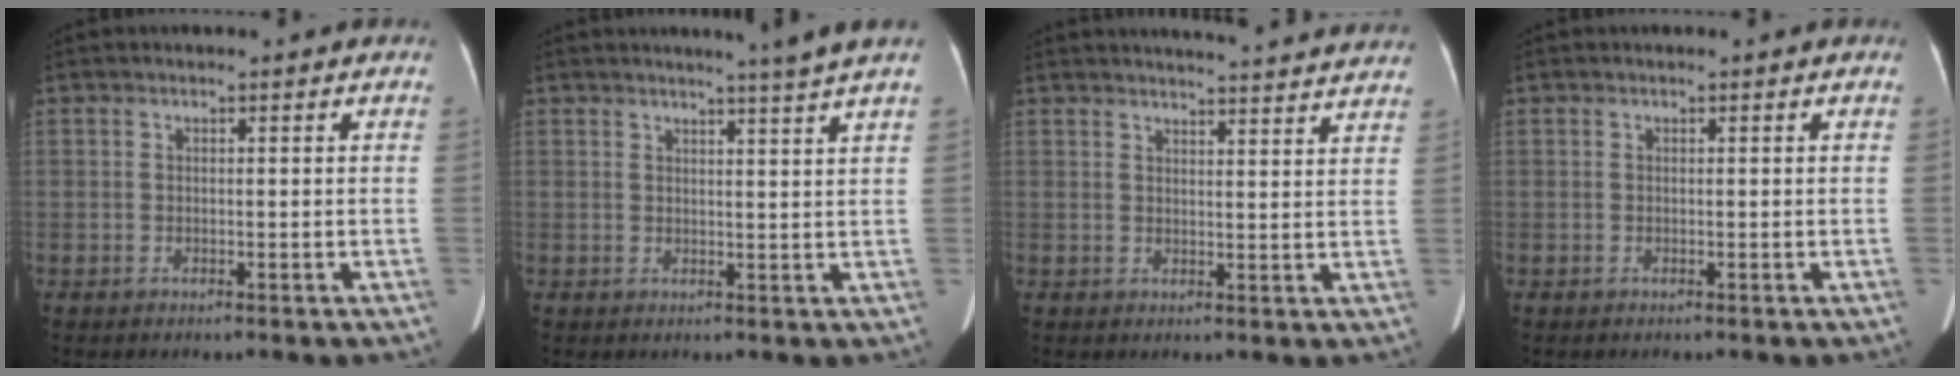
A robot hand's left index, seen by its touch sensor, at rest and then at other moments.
{"total": 4.3, "force": [3.5, -1.5, 1.8], "torque": [-0.026, -0.012, 0.041]}
{"total": 16.7, "force": [16.0, 0.7, 4.7], "torque": [-0.055, -0.015, 0.183]}
{"total": 0.0}